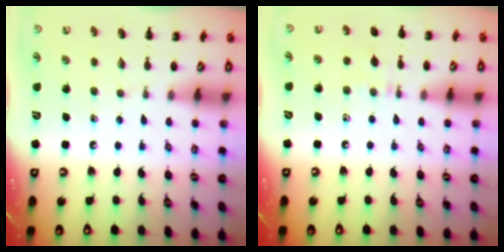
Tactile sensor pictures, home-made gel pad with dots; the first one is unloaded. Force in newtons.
{"total": 5.9, "press": 5.8, "slide": 1.2}